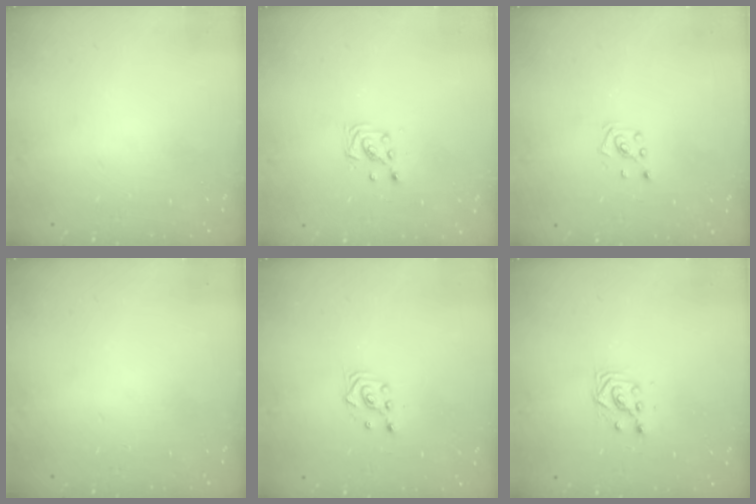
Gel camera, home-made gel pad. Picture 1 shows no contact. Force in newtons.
{"total": 2.9, "press": 2.9, "slide": 0.3}
{"total": 2.2, "press": 2.2, "slide": 0.6}
{"total": 0.0}
{"total": 2.5, "press": 2.5, "slide": 0.3}
{"total": 3.2, "press": 3.2, "slide": 0.2}